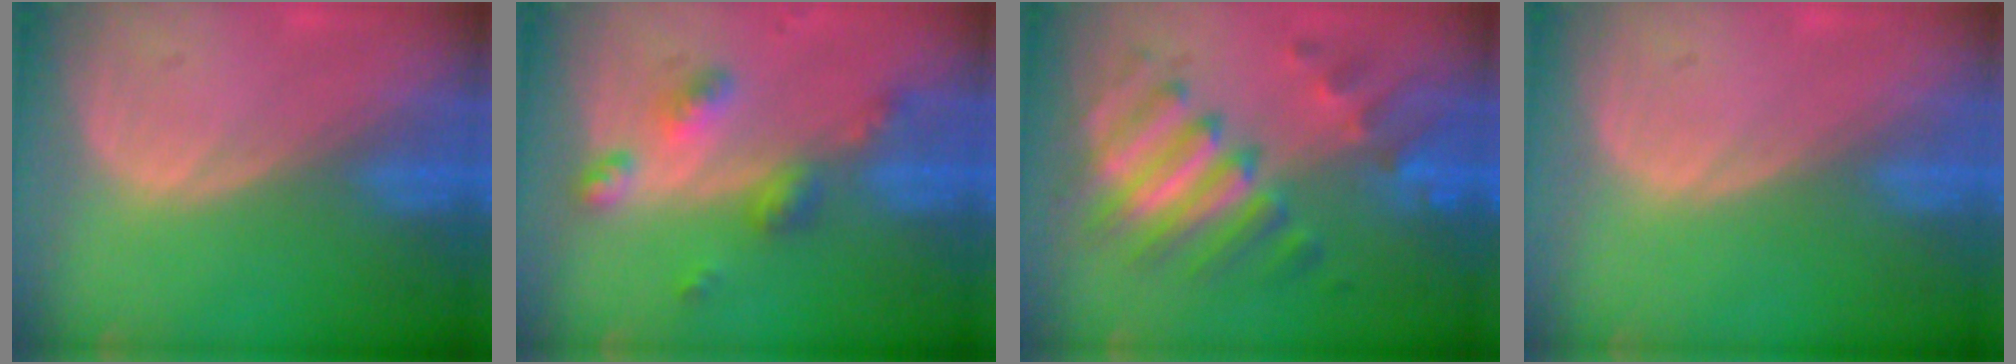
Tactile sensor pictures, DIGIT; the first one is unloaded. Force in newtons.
{"total": 6.0, "press": 5.3, "slide": 2.8}
{"total": 9.0, "press": 9.0, "slide": 0.4}
{"total": 0.0}